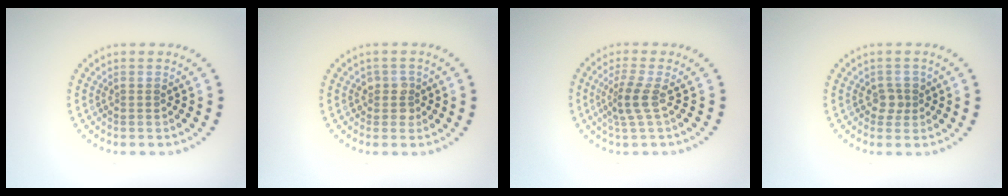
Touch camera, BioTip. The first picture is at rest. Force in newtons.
{"total": 1.6, "press": 1.4, "slide": 0.7}
{"total": 2.3, "press": 1.7, "slide": 1.4}
{"total": 1.5, "press": 1.2, "slide": 0.9}